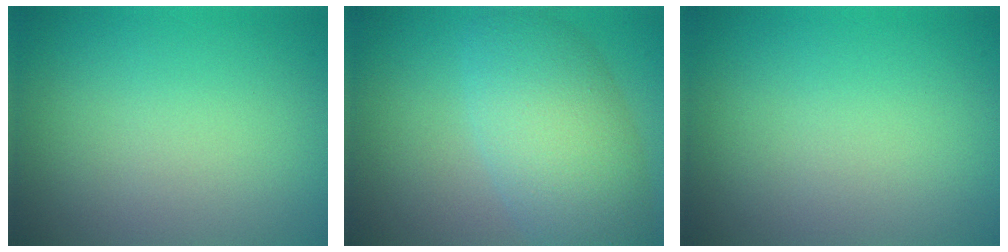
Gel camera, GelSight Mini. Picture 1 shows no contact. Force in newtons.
{"total": 7.0, "press": 7.0, "slide": 0.3}
{"total": 0.0}